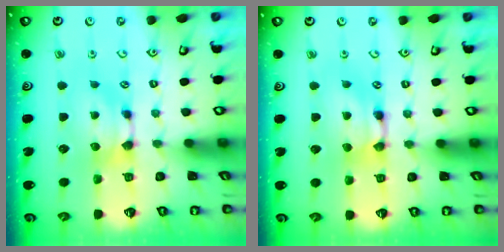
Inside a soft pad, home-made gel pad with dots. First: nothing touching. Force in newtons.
{"total": 2.2, "press": 2.2, "slide": 0.1}